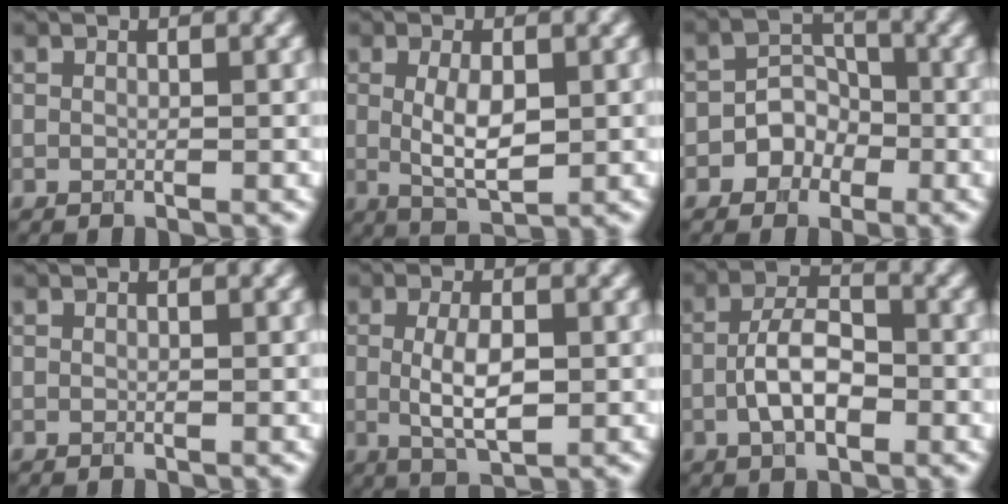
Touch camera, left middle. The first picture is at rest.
{"total": 3.9, "force": [0.2, 1.5, 3.6], "torque": [-0.073, -0.003, 0.008]}
{"total": 2.8, "force": [-1.3, 2.3, 0.9], "torque": [-0.002, 0.010, -0.023]}
{"total": 0.0}
{"total": 4.1, "force": [-0.1, 1.5, 3.9], "torque": [-0.080, -0.004, 0.000]}
{"total": 4.6, "force": [-1.1, 2.2, 3.9], "torque": [-0.077, 0.005, -0.026]}